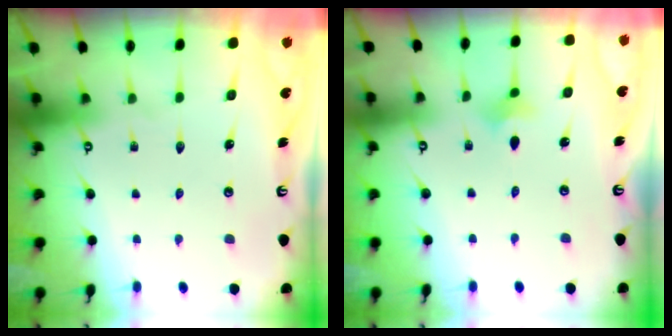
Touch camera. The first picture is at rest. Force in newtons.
{"total": 3.1, "press": 3.0, "slide": 0.7}